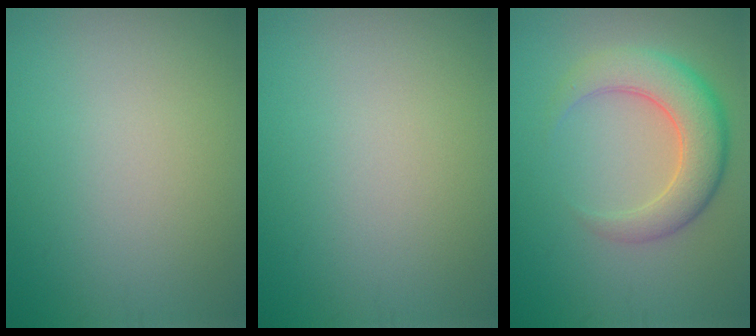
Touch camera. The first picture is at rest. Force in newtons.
{"total": 0.0}
{"total": 5.5, "press": 5.5, "slide": 0.4}